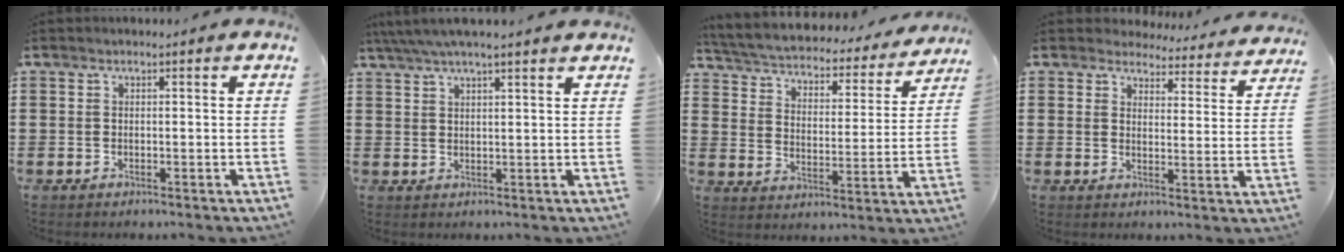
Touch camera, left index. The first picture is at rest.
{"total": 3.9, "force": [3.3, 0.1, 2.1], "torque": [-0.050, -0.003, 0.059]}
{"total": 3.1, "force": [2.9, 0.6, 0.7], "torque": [-0.033, -0.026, 0.040]}
{"total": 4.1, "force": [4.0, 0.7, 0.4], "torque": [-0.022, -0.028, 0.067]}